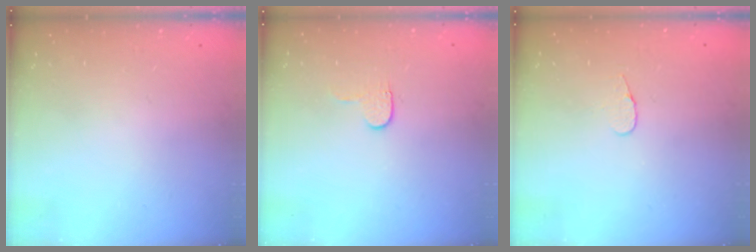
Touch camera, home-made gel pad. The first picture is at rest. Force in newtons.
{"total": 3.6, "press": 3.6, "slide": 0.3}
{"total": 4.0, "press": 4.0, "slide": 0.4}